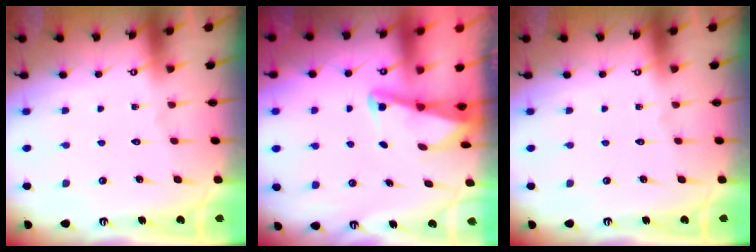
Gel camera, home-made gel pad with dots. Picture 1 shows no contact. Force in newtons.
{"total": 2.2, "press": 2.2, "slide": 0.3}
{"total": 0.0}